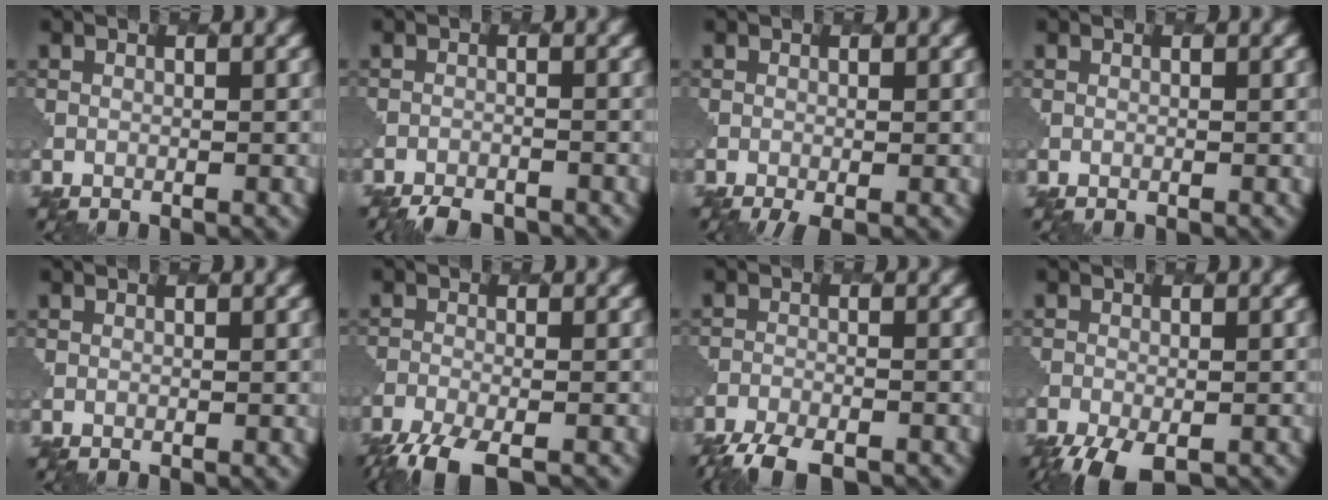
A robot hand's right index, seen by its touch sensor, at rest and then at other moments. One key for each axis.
{"total": 4.4, "fx": -4.2, "fy": 1.0, "fz": 0.8, "tx": -0.015, "ty": -0.010, "tz": -0.063}
{"total": 1.8, "fx": -0.9, "fy": 0.3, "fz": 1.5, "tx": -0.024, "ty": 0.000, "tz": -0.015}
{"total": 0.0}
{"total": 0.0}
{"total": 6.7, "fx": -5.6, "fy": 1.4, "fz": 3.4, "tx": -0.063, "ty": -0.022, "tz": -0.097}
{"total": 6.7, "fx": -6.2, "fy": 1.4, "fz": 2.2, "tx": -0.045, "ty": -0.020, "tz": -0.101}
{"total": 6.0, "fx": -4.5, "fy": 1.9, "fz": 3.4, "tx": -0.057, "ty": -0.019, "tz": -0.074}